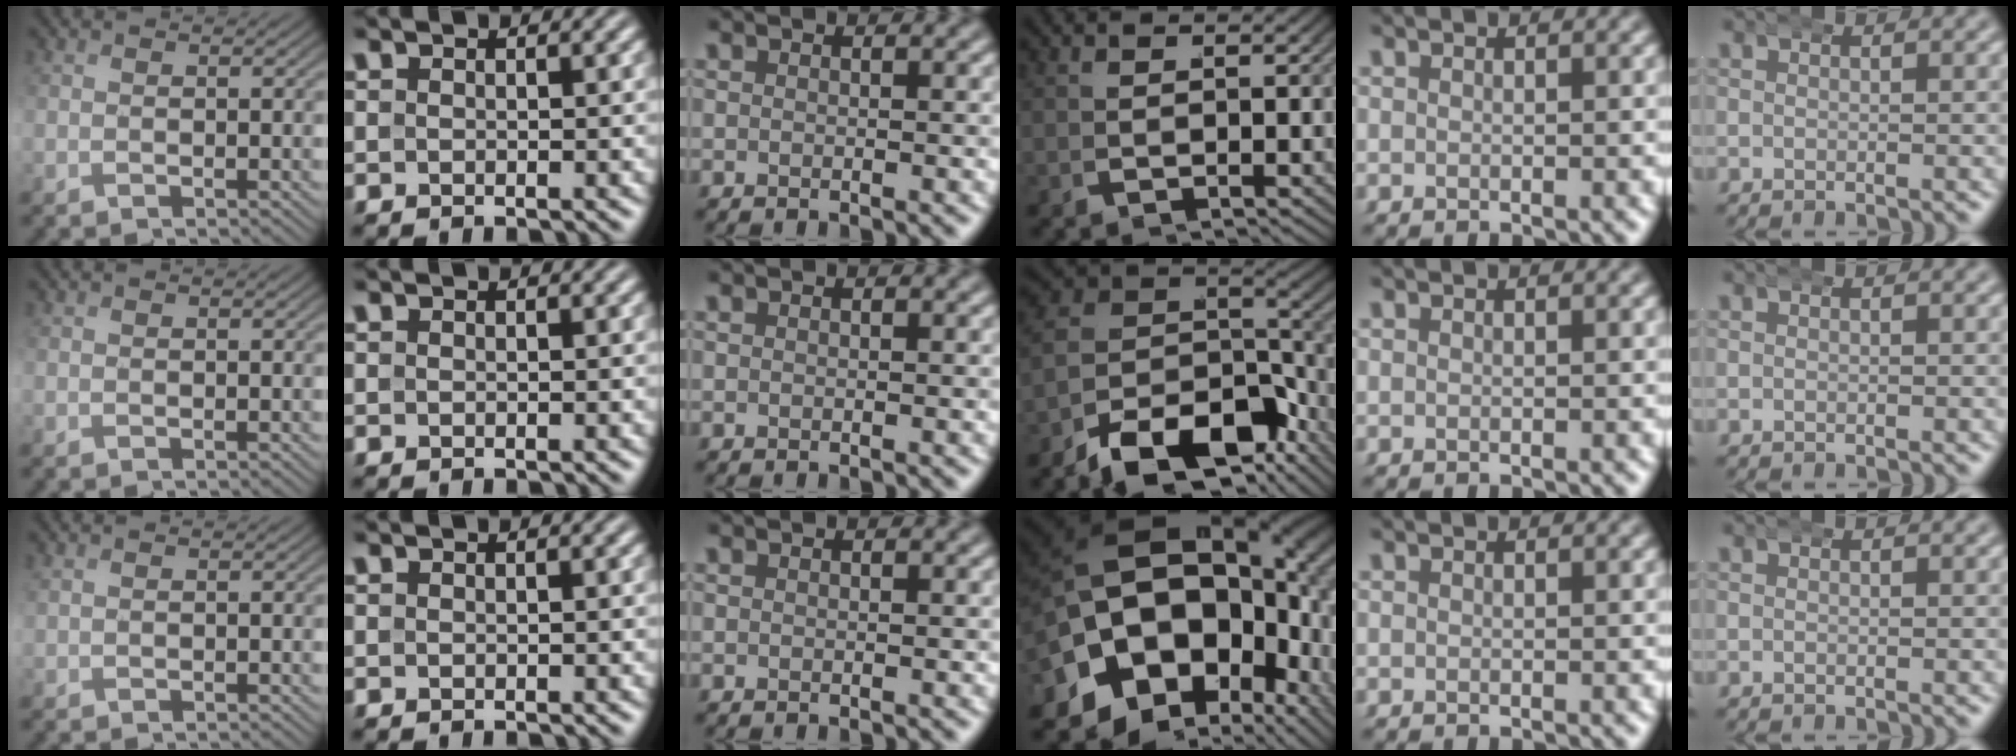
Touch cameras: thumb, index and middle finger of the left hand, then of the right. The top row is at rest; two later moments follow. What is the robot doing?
{"motion": "wrap", "object": "bandana"}